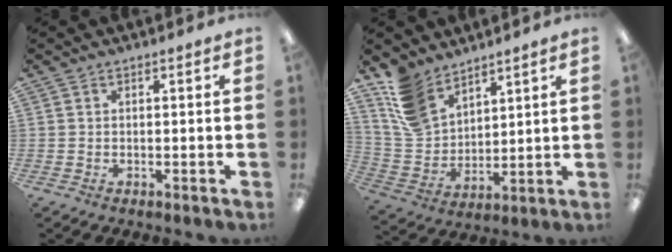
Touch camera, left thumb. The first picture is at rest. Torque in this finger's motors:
{"motor_torque": [0.10, -0.09, -0.19, -0.20, -0.02]}